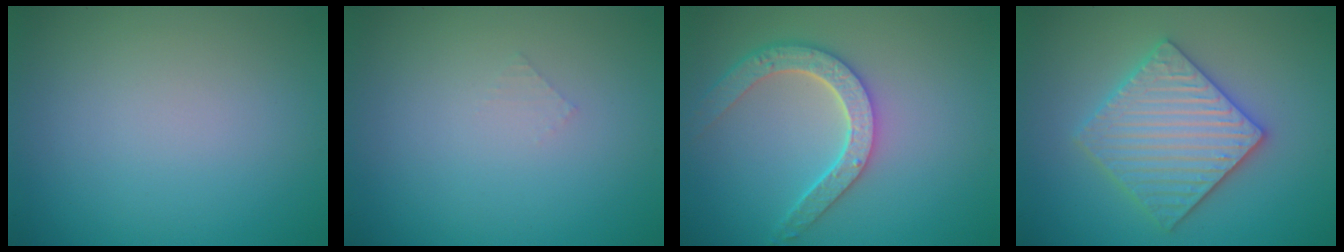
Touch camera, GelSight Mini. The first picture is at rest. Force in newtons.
{"total": 0.5, "press": 0.5, "slide": 0.1}
{"total": 4.6, "press": 3.8, "slide": 2.6}
{"total": 5.8, "press": 5.7, "slide": 1.1}